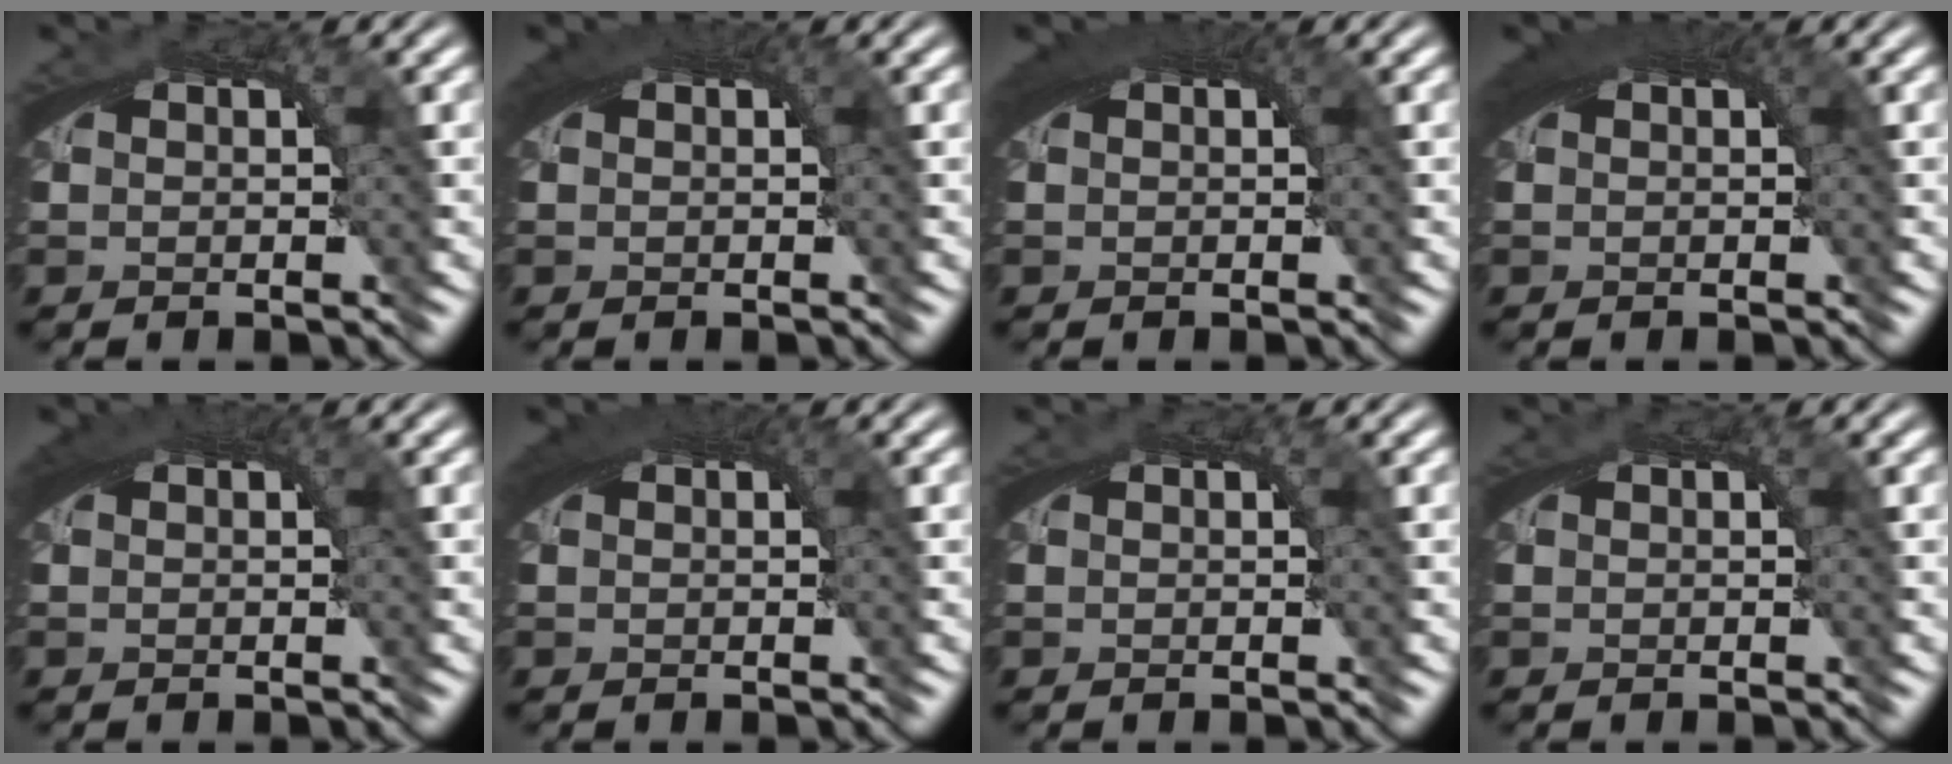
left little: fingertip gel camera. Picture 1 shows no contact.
{"total": 2.3, "force": [0.9, 0.5, 2.0], "torque": [-0.025, 0.008, 0.014]}
{"total": 2.7, "force": [1.1, 0.7, 2.4], "torque": [-0.029, 0.010, 0.016]}
{"total": 2.7, "force": [1.2, 0.7, 2.4], "torque": [-0.029, 0.010, 0.016]}
{"total": 2.0, "force": [0.7, 0.4, 1.8], "torque": [-0.024, 0.006, 0.011]}
{"total": 2.4, "force": [1.0, 0.6, 2.1], "torque": [-0.026, 0.008, 0.015]}
{"total": 0.0}
{"total": 0.0}